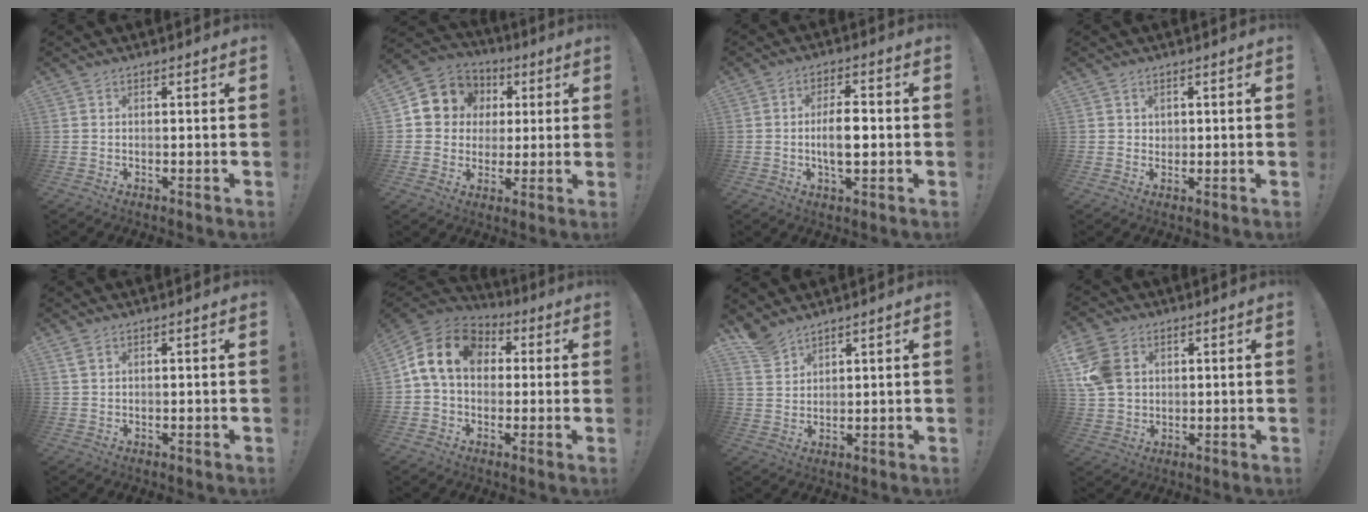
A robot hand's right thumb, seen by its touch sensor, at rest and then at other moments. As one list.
[{"total": 9.3, "force": [2.5, 8.6, 2.4], "torque": [-0.038, -0.013, 0.055]}, {"total": 7.8, "force": [-1.1, 3.2, 7.0], "torque": [-0.132, 0.003, -0.025]}, {"total": 1.3, "force": [0.7, 1.1, 0.3], "torque": [0.004, -0.004, 0.011]}, {"total": 2.1, "force": [1.2, 0.9, 1.5], "torque": [-0.027, 0.000, 0.021]}, {"total": 14.5, "force": [3.3, 10.5, 9.5], "torque": [-0.165, 0.011, 0.064]}, {"total": 5.8, "force": [5.0, 2.4, 1.5], "torque": [-0.028, -0.032, 0.098]}, {"total": 11.3, "force": [3.1, 9.0, 6.2], "torque": [-0.129, 0.000, 0.064]}]